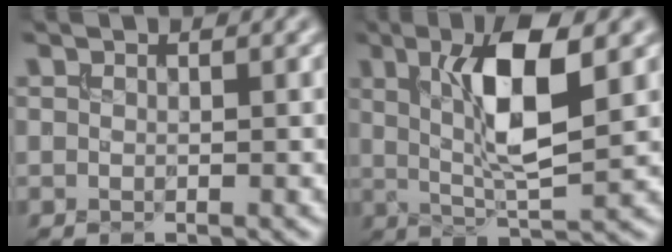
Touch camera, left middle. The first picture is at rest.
{"total": 7.6, "force": [1.7, 2.1, 7.1], "torque": [-0.122, -0.001, 0.034]}